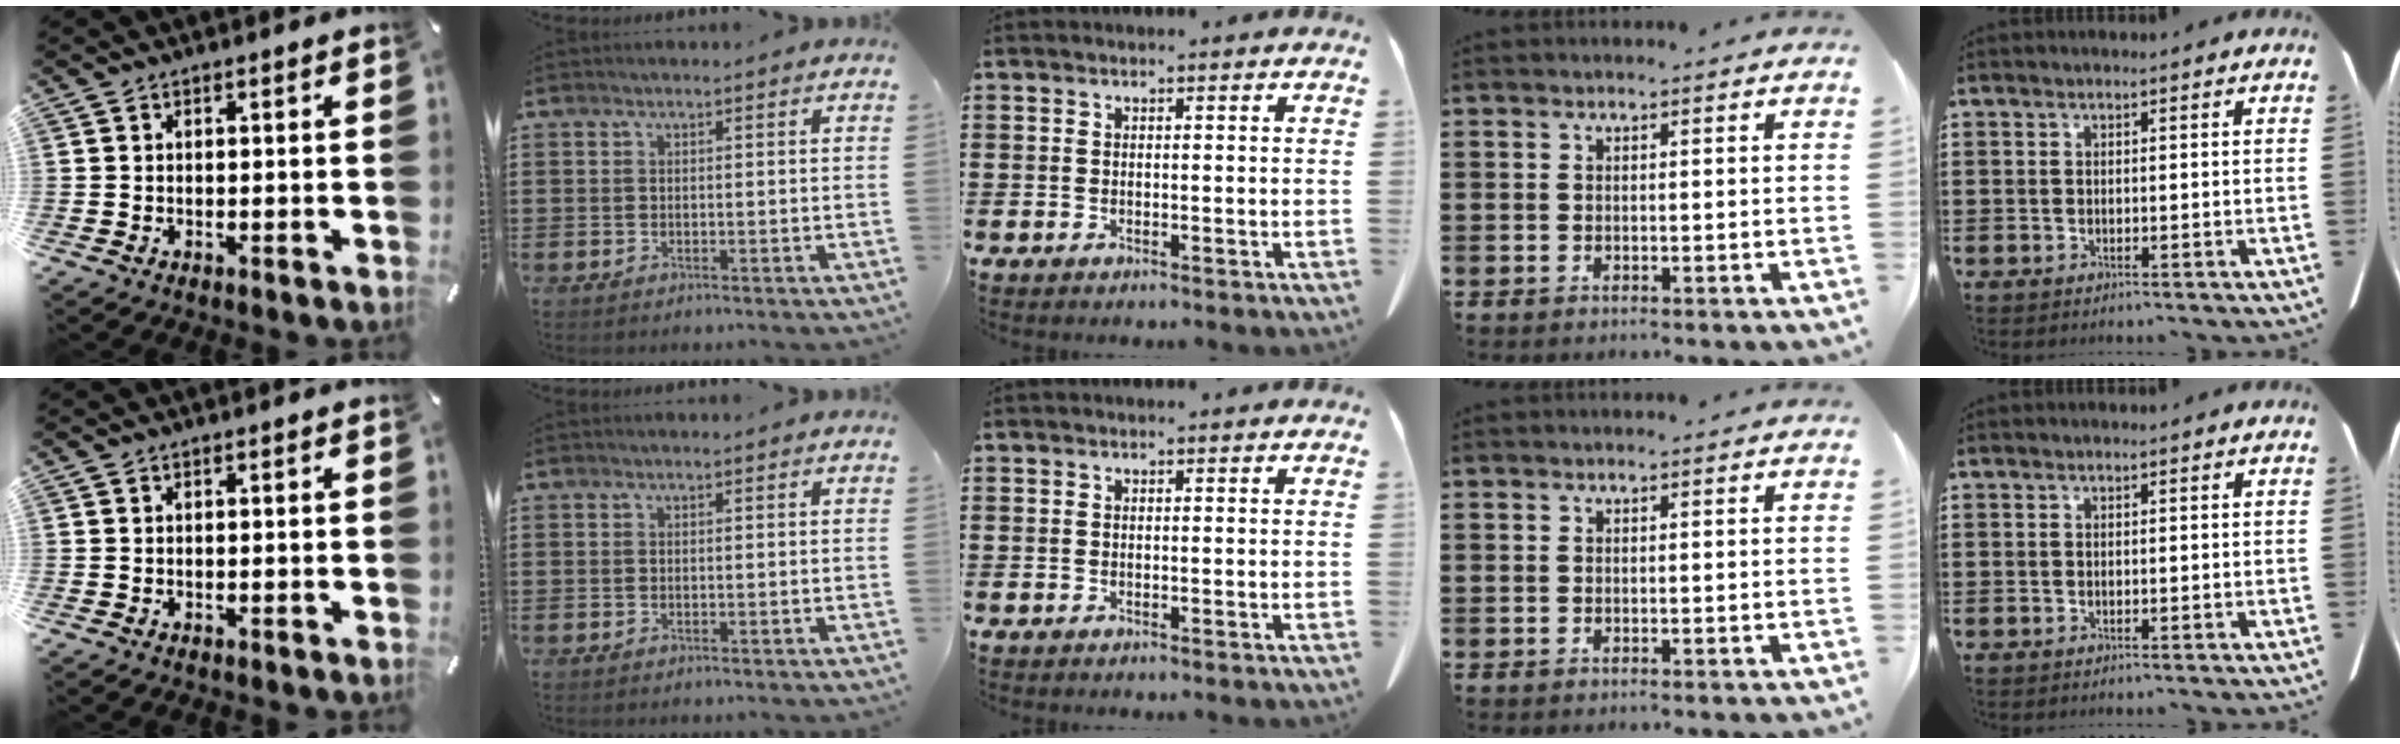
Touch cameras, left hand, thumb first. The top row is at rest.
{}